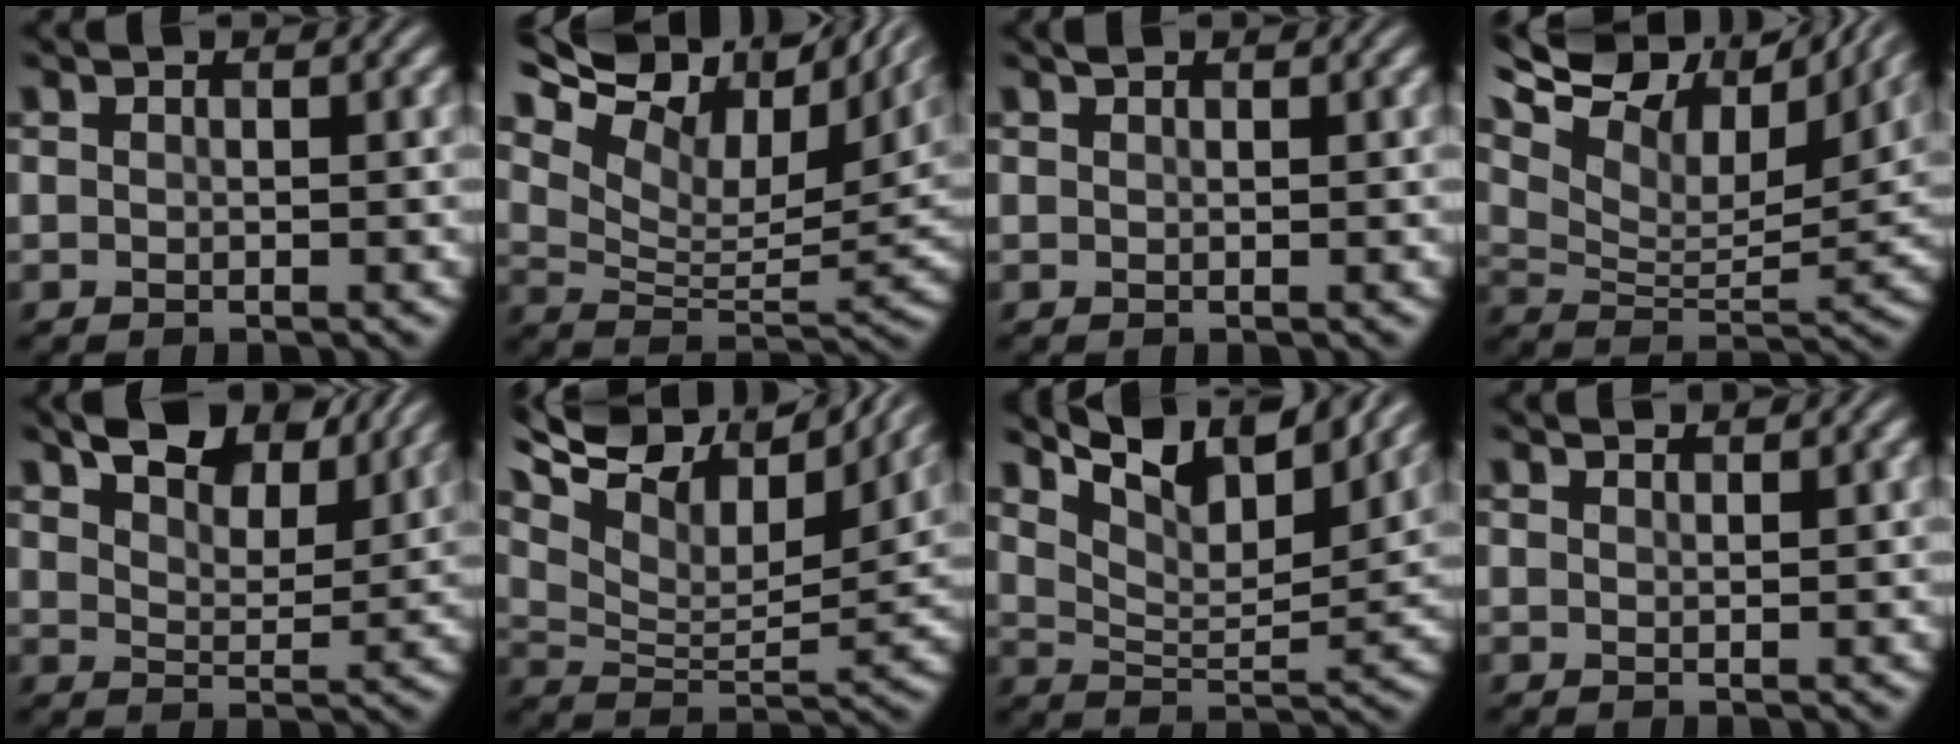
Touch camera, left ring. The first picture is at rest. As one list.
[{"total": 15.8, "force": [10.9, 6.6, 9.3], "torque": [-0.187, 0.057, 0.173]}, {"total": 0.5, "force": [0.5, 0.1, 0.2], "torque": [-0.002, 0.002, 0.010]}, {"total": 14.7, "force": [11.0, 5.5, 8.1], "torque": [-0.184, 0.051, 0.163]}, {"total": 7.4, "force": [5.6, 3.0, 3.9], "torque": [-0.065, 0.013, 0.084]}, {"total": 12.9, "force": [9.8, 4.4, 7.2], "torque": [-0.155, 0.029, 0.146]}, {"total": 9.0, "force": [6.9, 2.6, 5.2], "torque": [-0.098, 0.006, 0.110]}, {"total": 1.3, "force": [1.3, 0.1, 0.2], "torque": [-0.007, -0.001, 0.018]}]